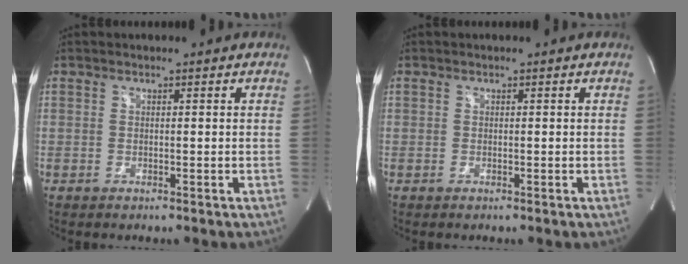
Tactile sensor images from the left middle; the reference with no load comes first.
{"total": 0.0}